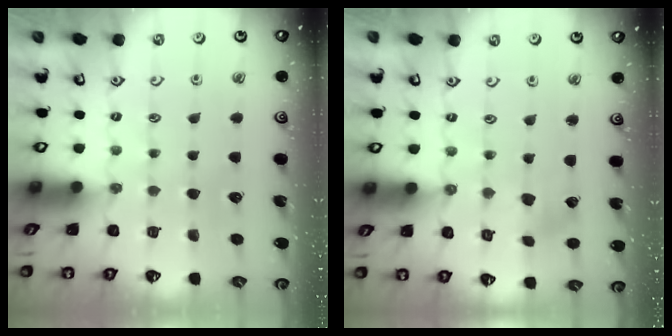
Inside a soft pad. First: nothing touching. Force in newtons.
{"total": 2.5, "press": 2.4, "slide": 0.6}